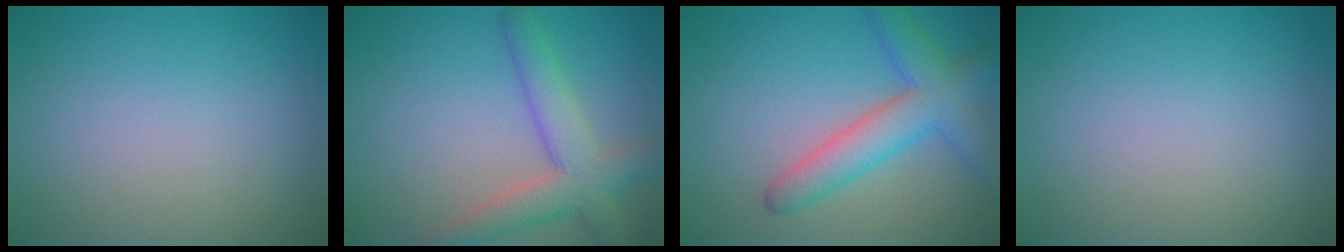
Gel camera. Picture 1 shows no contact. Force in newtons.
{"total": 4.9, "press": 4.9, "slide": 0.3}
{"total": 5.5, "press": 5.5, "slide": 0.2}
{"total": 0.0}